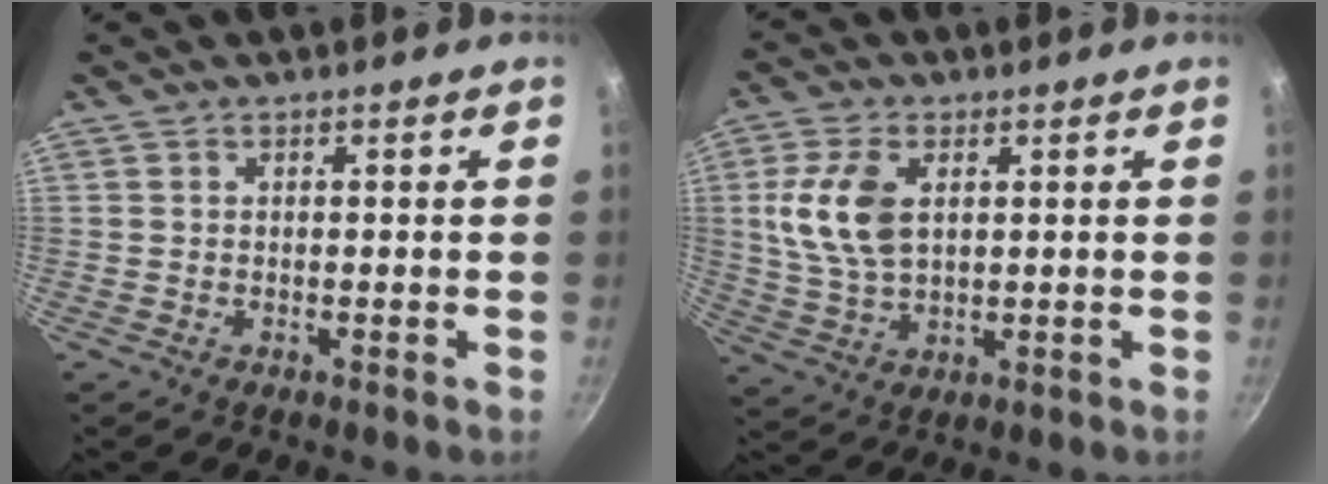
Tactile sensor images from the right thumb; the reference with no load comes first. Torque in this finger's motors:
{"motor_torque": [-0.82, 1.31, 0.89, 0.43, 0.08]}